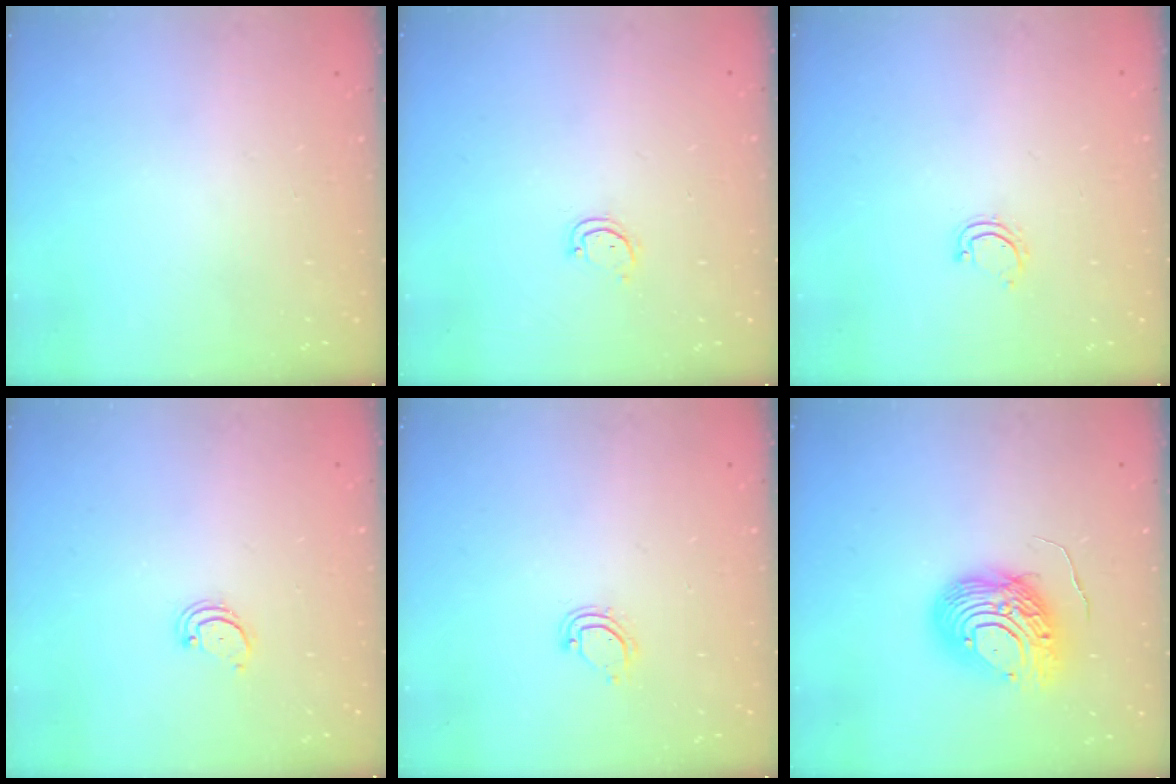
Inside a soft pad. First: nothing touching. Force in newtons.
{"total": 2.7, "press": 2.6, "slide": 0.3}
{"total": 3.0, "press": 3.0, "slide": 0.2}
{"total": 2.6, "press": 2.5, "slide": 0.5}
{"total": 4.3, "press": 4.3, "slide": 0.3}
{"total": 12.3, "press": 12.3, "slide": 1.1}